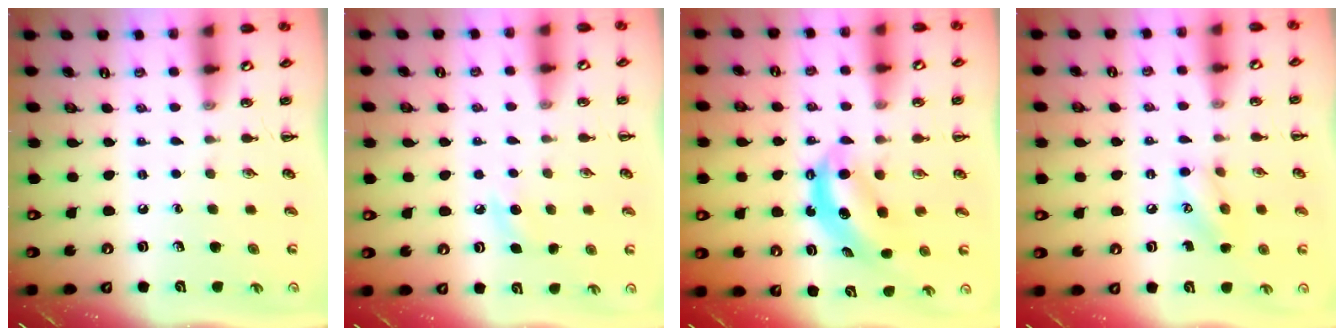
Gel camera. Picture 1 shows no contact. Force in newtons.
{"total": 5.5, "press": 5.3, "slide": 1.6}
{"total": 6.2, "press": 6.2, "slide": 0.4}
{"total": 9.4, "press": 9.3, "slide": 1.1}